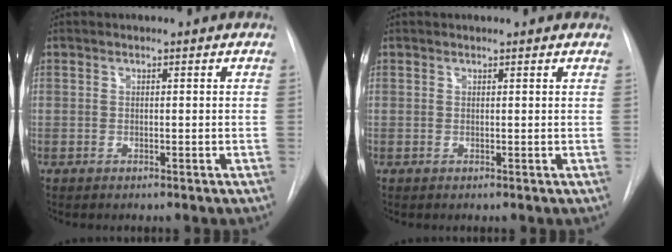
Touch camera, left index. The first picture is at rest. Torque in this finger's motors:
{"motor_torque": [0.31, -0.62, -0.55, 0.00]}